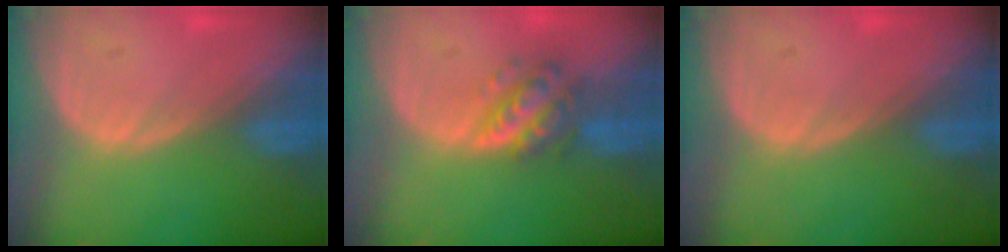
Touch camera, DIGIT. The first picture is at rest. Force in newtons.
{"total": 5.6, "press": 5.2, "slide": 2.1}
{"total": 0.0}